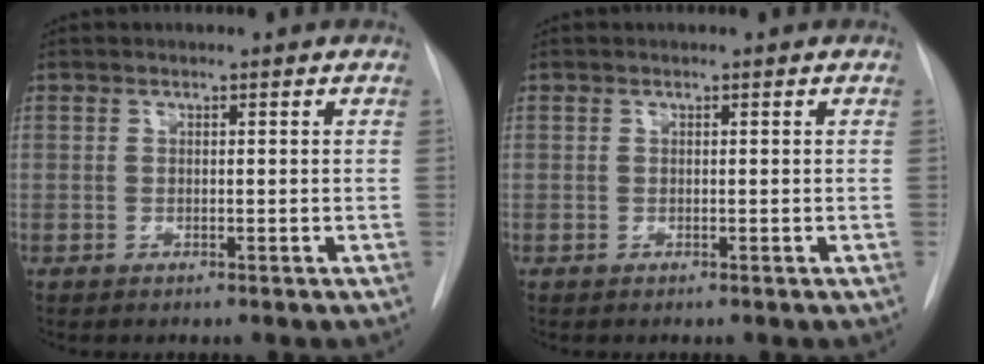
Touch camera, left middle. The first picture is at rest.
{"total": 0.0}